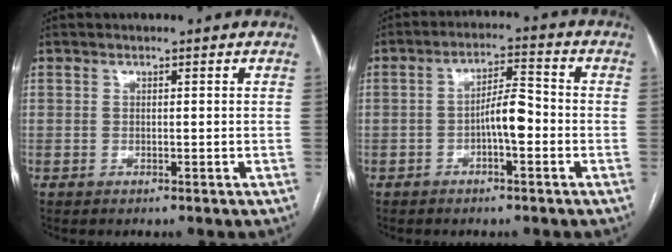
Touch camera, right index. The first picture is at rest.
{"total": 5.6, "force": [-1.5, 1.4, 5.2], "torque": [-0.090, 0.015, -0.025]}